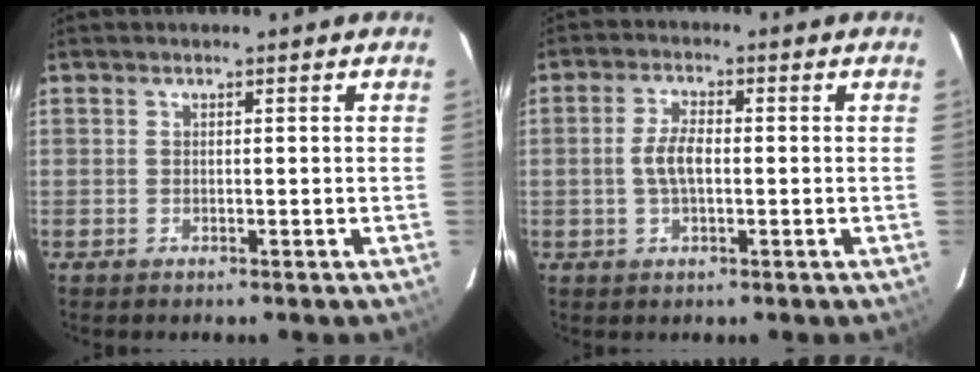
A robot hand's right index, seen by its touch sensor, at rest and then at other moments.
{"total": 4.5, "force": [-0.5, 1.8, 4.0], "torque": [-0.084, 0.006, -0.008]}